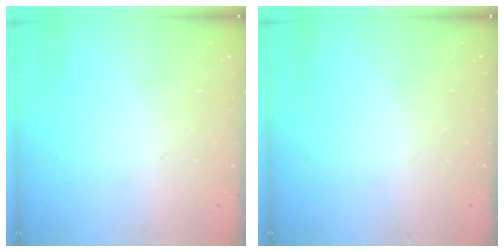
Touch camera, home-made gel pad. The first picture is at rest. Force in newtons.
{"total": 0.0}